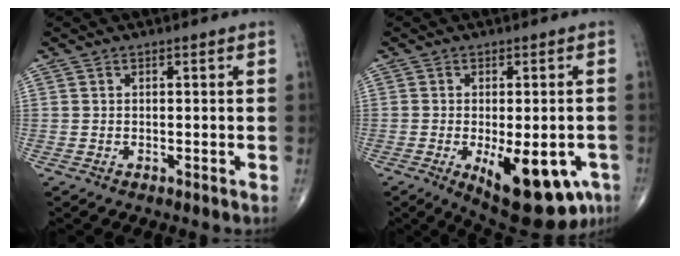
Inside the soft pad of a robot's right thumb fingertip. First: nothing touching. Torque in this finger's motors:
{"motor_torque": [1.88, 1.79, 0.75, -0.83, 0.35]}